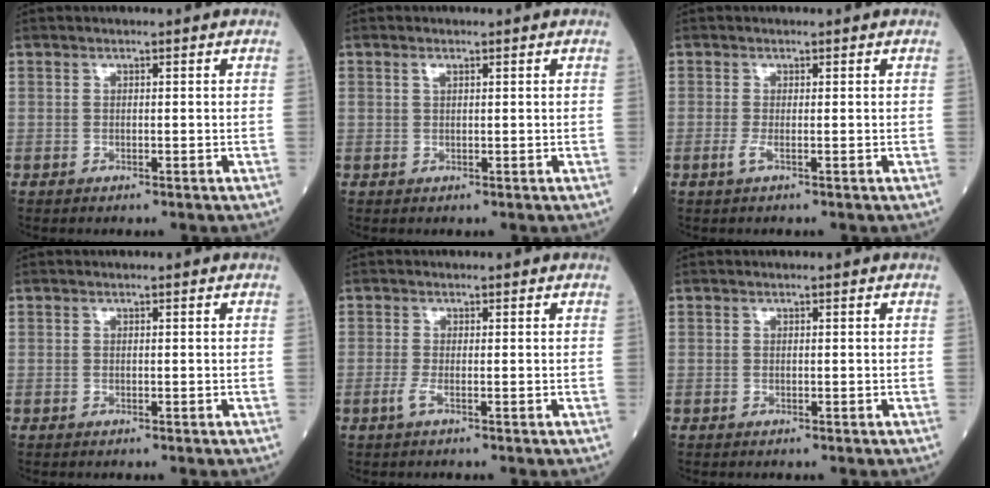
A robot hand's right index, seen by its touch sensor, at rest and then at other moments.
{"total": 0.9, "force": [0.5, 0.3, 0.6], "torque": [-0.014, 0.005, 0.010]}
{"total": 1.1, "force": [-0.4, -0.2, 1.0], "torque": [-0.027, -0.004, -0.010]}
{"total": 0.0}
{"total": 1.2, "force": [-0.6, -0.2, 1.1], "torque": [-0.027, -0.004, -0.014]}
{"total": 0.0}